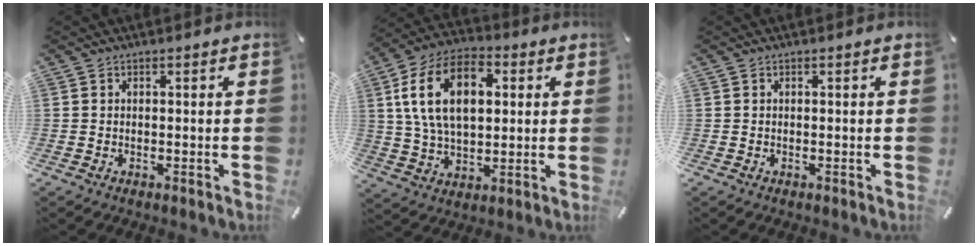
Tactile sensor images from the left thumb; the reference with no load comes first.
{"total": 16.8, "force": [4.1, 10.7, 12.3], "torque": [-0.263, 0.012, 0.069]}
{"total": 0.0}